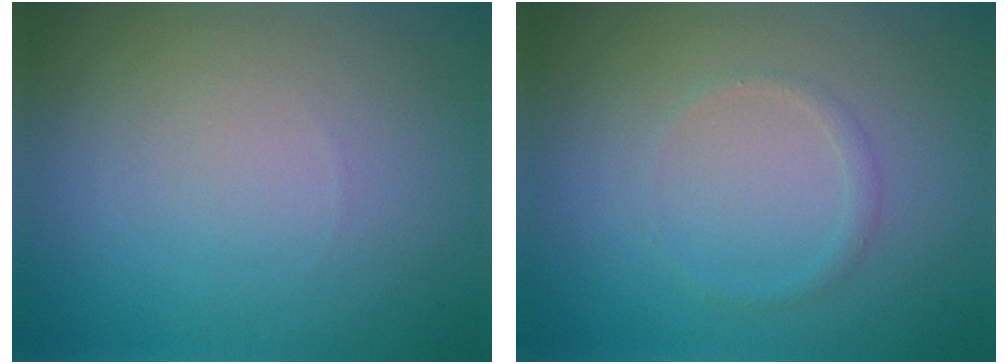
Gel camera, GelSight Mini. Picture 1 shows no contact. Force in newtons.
{"total": 0.9, "press": 0.9, "slide": 0.0}